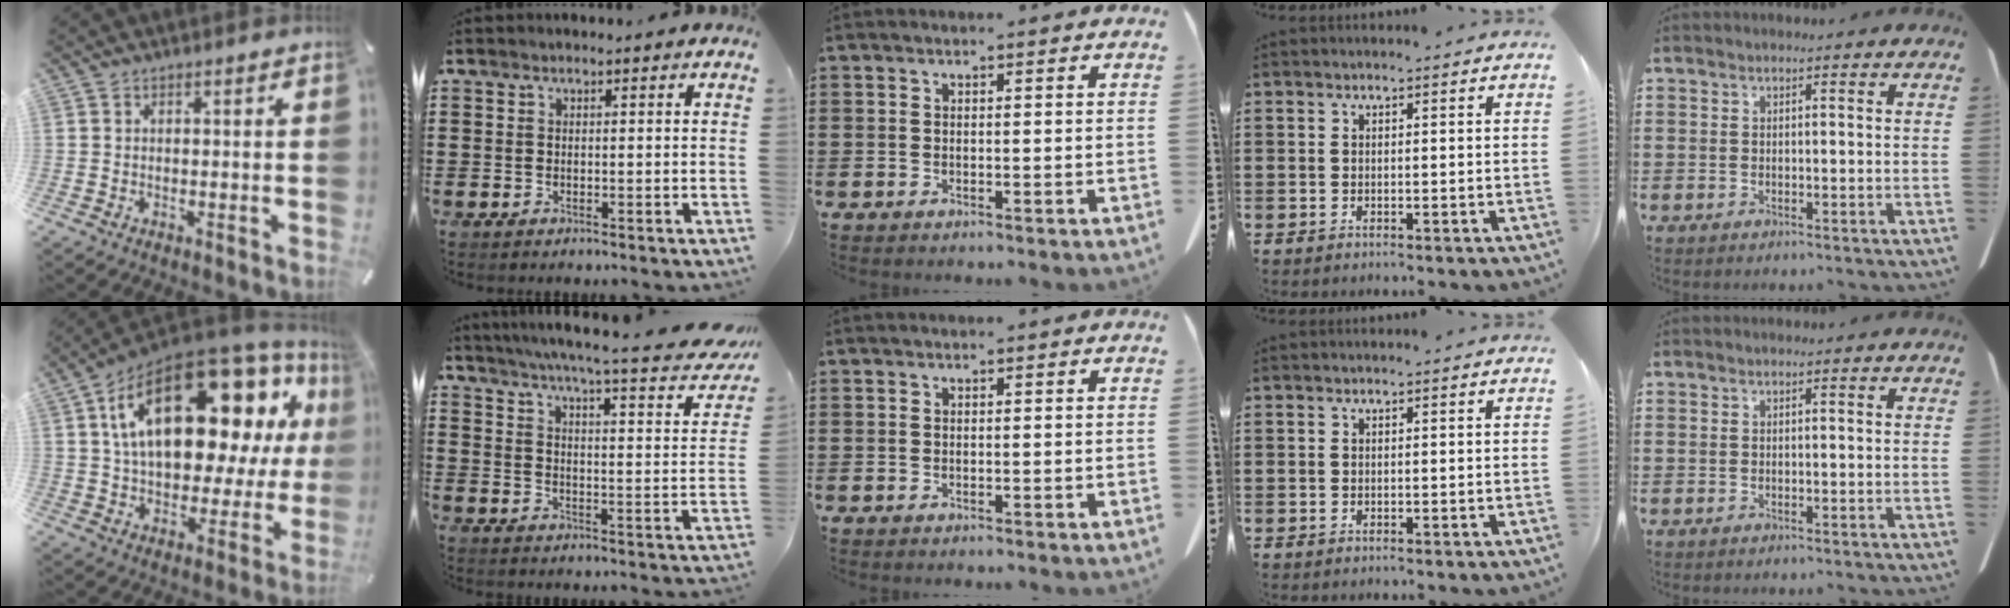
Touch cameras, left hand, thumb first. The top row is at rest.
{"thumb": {"total": 27.1, "force": [9.7, 14.3, 20.9], "torque": [-0.352, -0.058, 0.162]}, "index": {"total": 5.8, "force": [4.7, -0.5, 3.3], "torque": [-0.077, -0.043, 0.073]}}